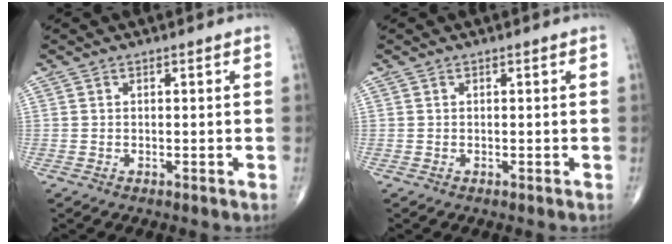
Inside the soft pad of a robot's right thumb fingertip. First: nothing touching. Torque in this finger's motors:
{"motor_torque": [0.00, 0.00, 0.01, 0.00, 0.00]}